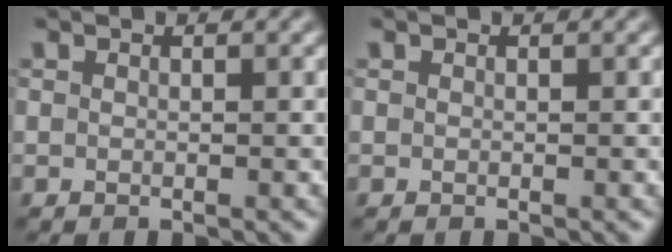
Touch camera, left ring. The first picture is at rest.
{"total": 0.0}